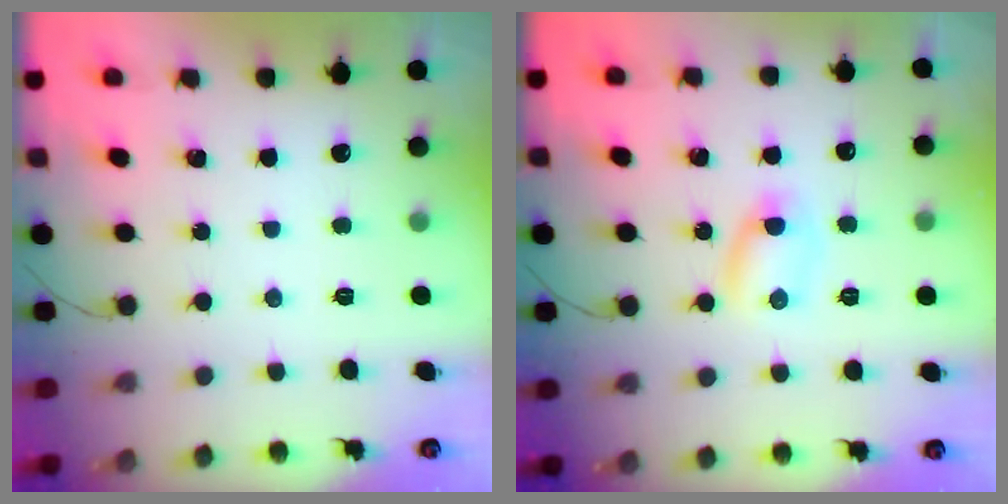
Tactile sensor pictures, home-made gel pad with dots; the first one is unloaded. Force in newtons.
{"total": 3.7, "press": 3.5, "slide": 1.2}